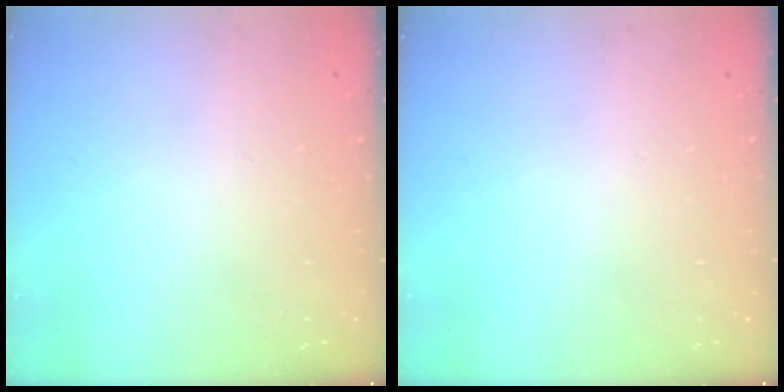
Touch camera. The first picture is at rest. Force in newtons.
{"total": 0.0}